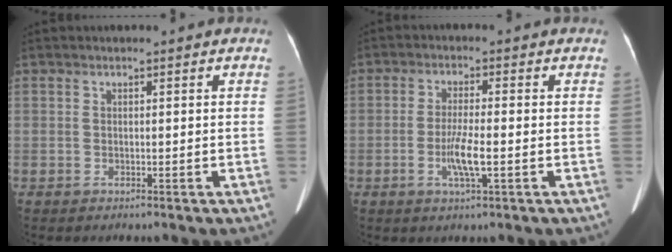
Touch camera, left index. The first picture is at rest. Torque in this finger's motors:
{"motor_torque": [0.14, 0.04, 0.16, 0.03]}